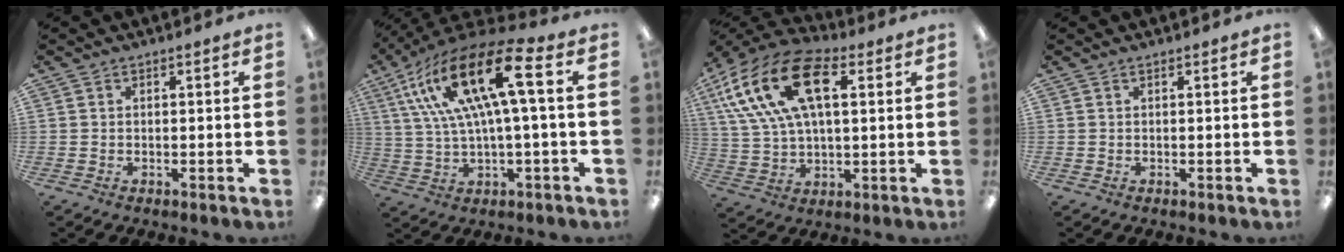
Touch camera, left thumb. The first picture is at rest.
{"total": 19.9, "force": [6.8, 5.8, 17.8], "torque": [-0.373, -0.022, 0.102]}
{"total": 20.7, "force": [8.2, 11.2, 15.4], "torque": [-0.312, -0.015, 0.140]}
{"total": 0.0}